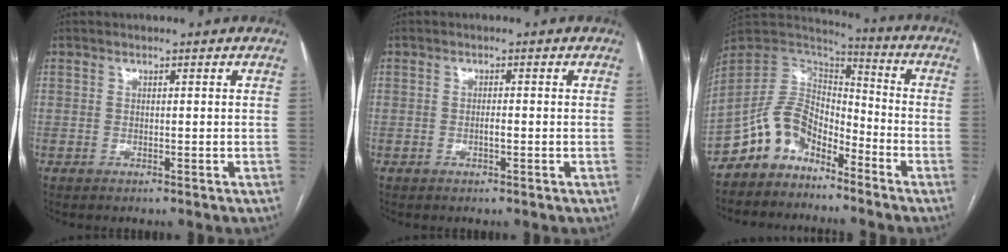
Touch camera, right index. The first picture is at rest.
{"total": 1.0, "force": [-0.3, 0.2, 1.0], "torque": [-0.018, 0.001, -0.005]}
{"total": 10.1, "force": [-7.3, 5.5, 4.3], "torque": [-0.084, 0.039, -0.143]}